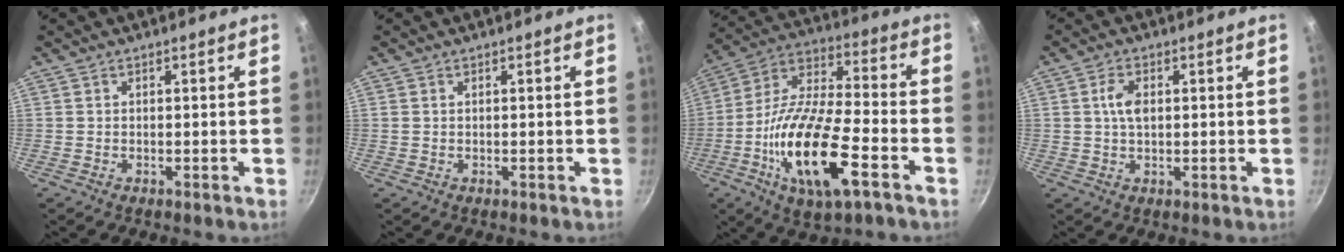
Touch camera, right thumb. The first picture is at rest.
{"total": 0.0}
{"total": 20.6, "force": [-7.5, 7.1, 17.8], "torque": [-0.336, 0.024, -0.150]}
{"total": 4.0, "force": [0.7, 2.3, 3.2], "torque": [-0.057, 0.004, 0.010]}